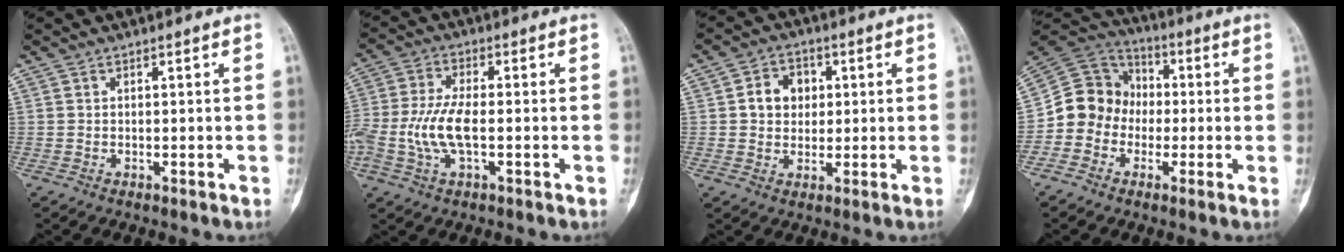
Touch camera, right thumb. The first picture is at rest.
{"total": 9.6, "force": [-1.8, 4.0, 8.5], "torque": [-0.201, 0.013, -0.037]}
{"total": 6.5, "force": [1.1, 5.3, 3.5], "torque": [-0.028, 0.005, 0.014]}
{"total": 11.0, "force": [-2.3, 10.2, 3.6], "torque": [-0.035, 0.054, -0.054]}